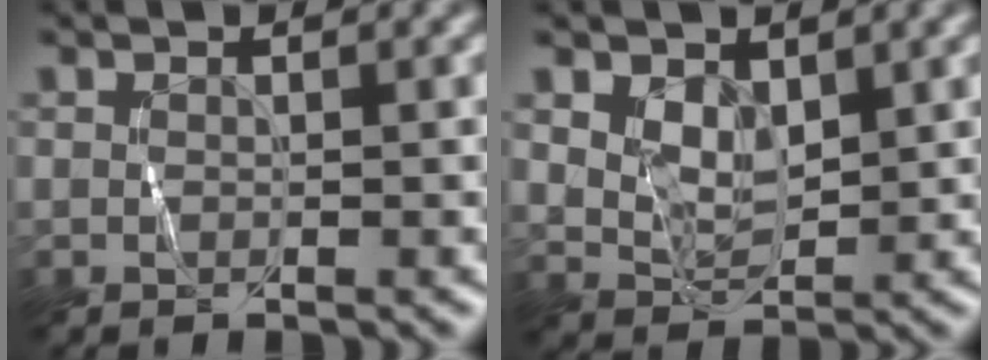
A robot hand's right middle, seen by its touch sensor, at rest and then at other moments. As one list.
[{"total": 2.8, "force": [1.2, 1.8, 1.8], "torque": [-0.041, -0.007, 0.030]}]